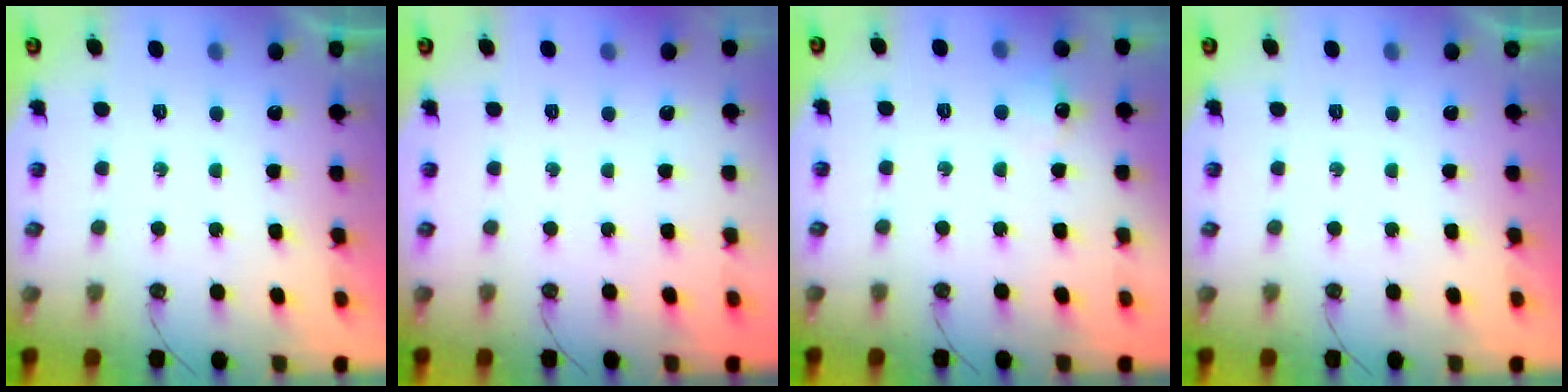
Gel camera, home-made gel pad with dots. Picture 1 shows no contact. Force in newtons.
{"total": 0.0}
{"total": 5.9, "press": 5.8, "slide": 0.9}
{"total": 0.0}